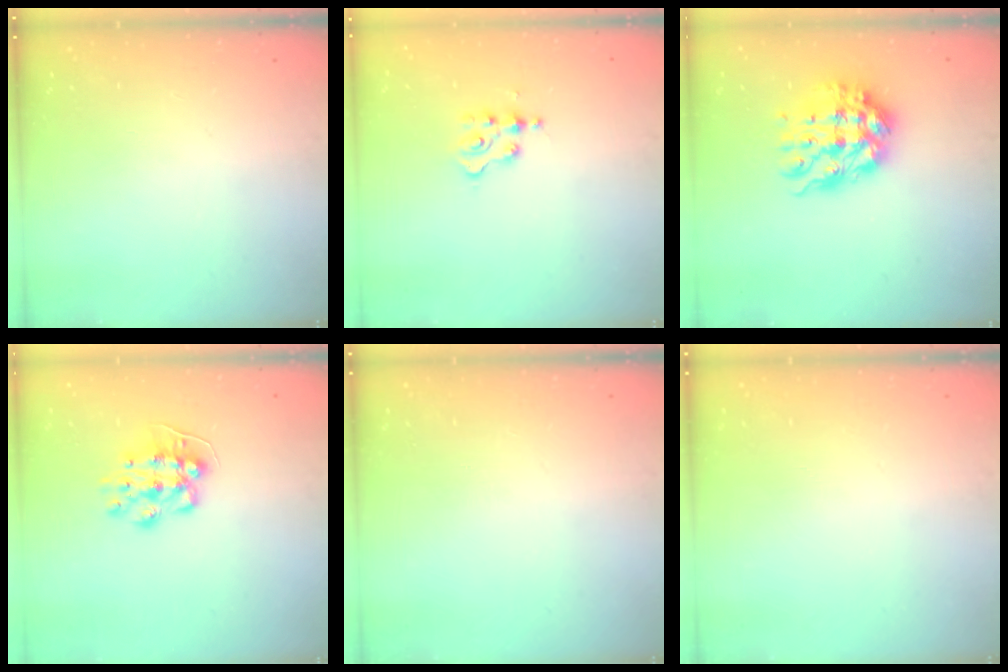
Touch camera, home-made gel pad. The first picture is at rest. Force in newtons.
{"total": 2.1, "press": 2.1, "slide": 0.3}
{"total": 11.4, "press": 11.3, "slide": 0.9}
{"total": 8.7, "press": 8.7, "slide": 0.2}
{"total": 0.0}
{"total": 0.0}